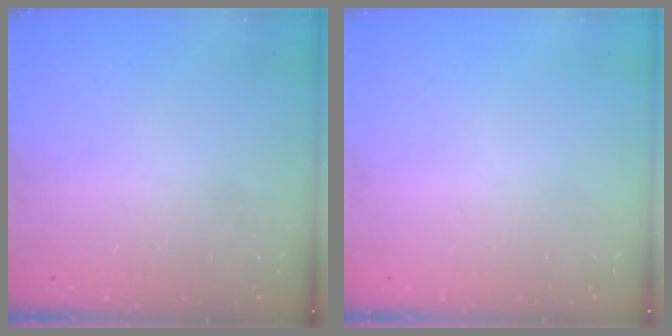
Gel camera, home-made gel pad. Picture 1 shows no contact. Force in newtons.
{"total": 0.0}